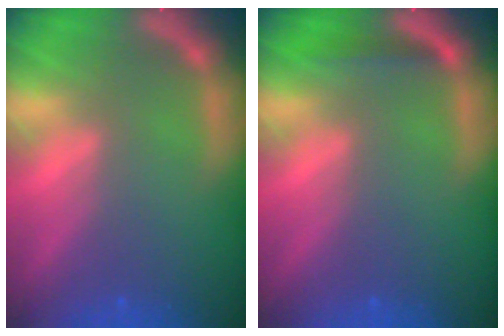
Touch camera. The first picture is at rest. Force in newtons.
{"total": 1.4}